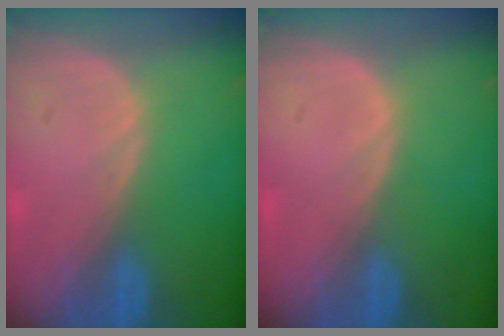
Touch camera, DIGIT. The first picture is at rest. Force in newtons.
{"total": 0.0}